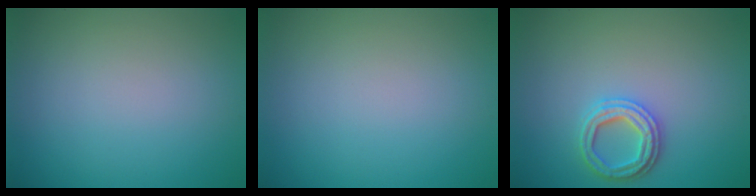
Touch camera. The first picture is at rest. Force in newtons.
{"total": 0.0}
{"total": 2.8, "press": 2.7, "slide": 0.7}